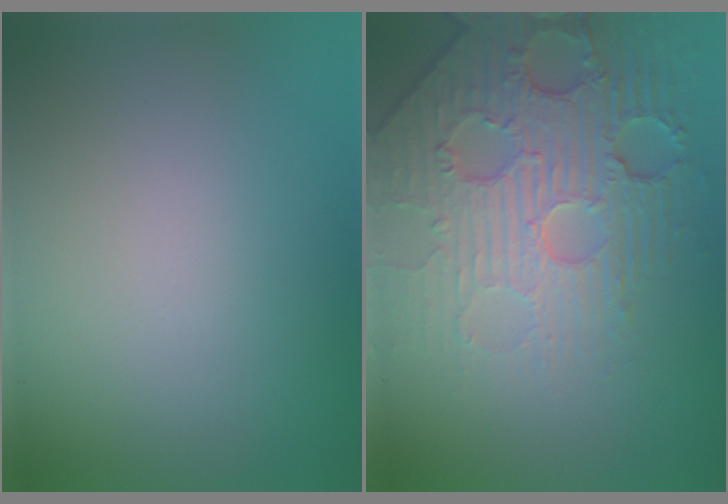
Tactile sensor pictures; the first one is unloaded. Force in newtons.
{"total": 5.3, "press": 4.8, "slide": 2.2}